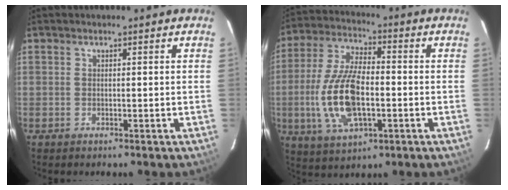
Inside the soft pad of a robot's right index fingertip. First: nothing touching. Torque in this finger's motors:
{"motor_torque": [2.14, 0.00, 1.06, 0.16]}